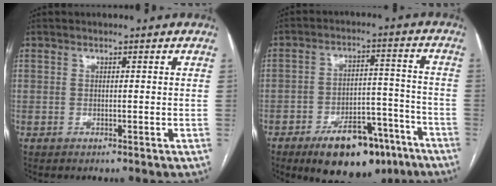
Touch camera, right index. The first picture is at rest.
{"total": 14.8, "force": [-10.2, 6.5, 8.6], "torque": [-0.112, 0.028, -0.150]}